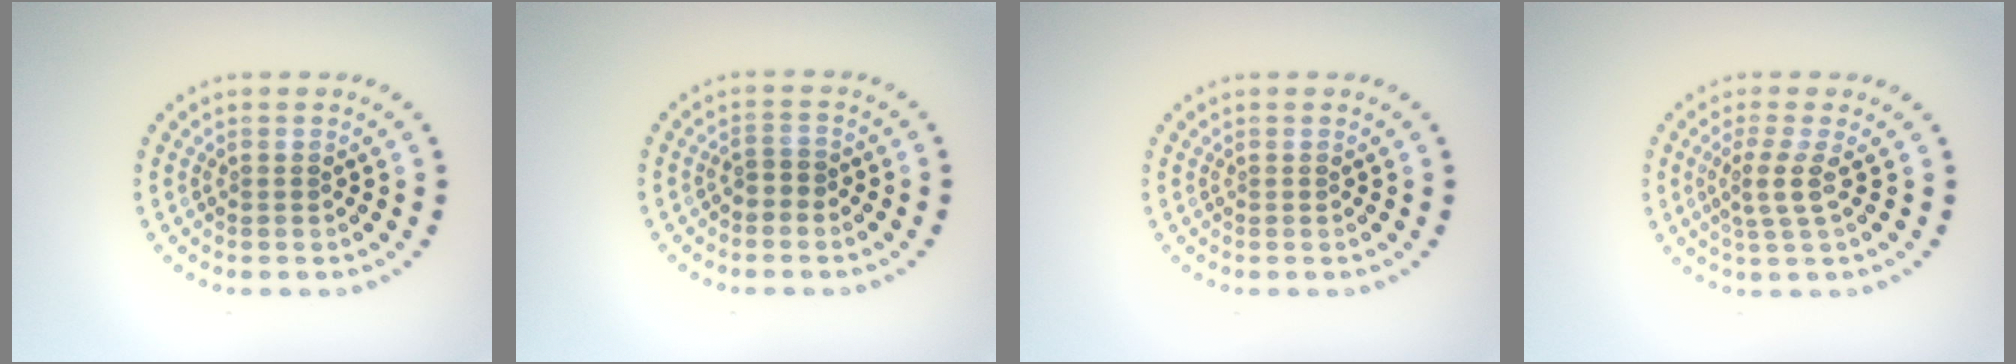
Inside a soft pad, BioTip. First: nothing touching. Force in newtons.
{"total": 1.1, "press": 1.0, "slide": 0.5}
{"total": 0.0}
{"total": 2.3, "press": 1.7, "slide": 1.5}